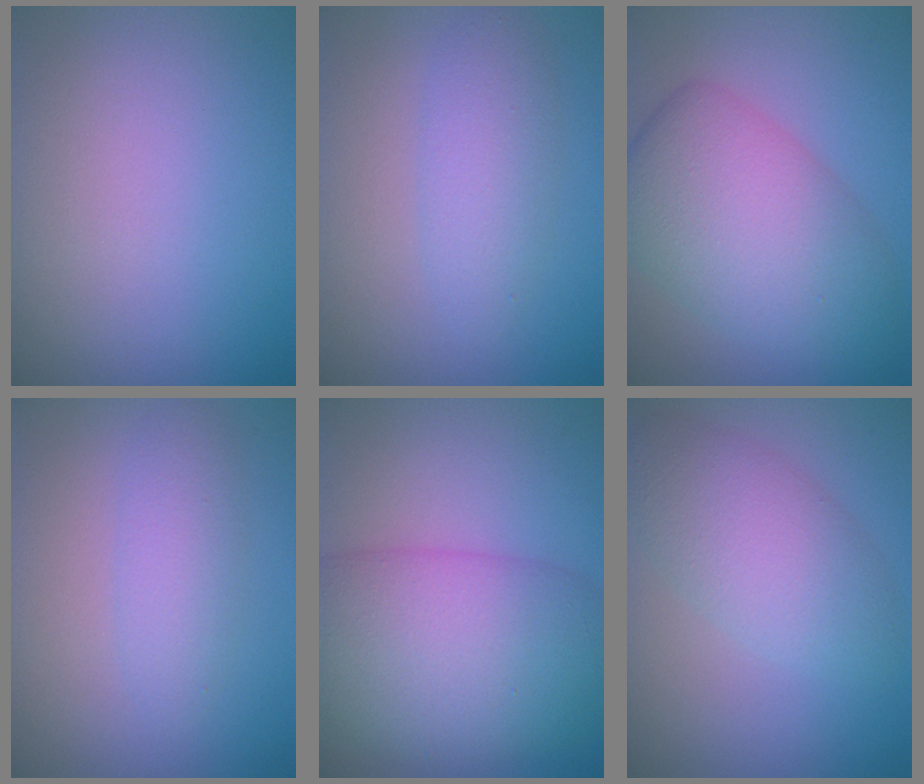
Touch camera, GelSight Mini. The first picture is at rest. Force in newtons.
{"total": 2.9, "press": 2.9, "slide": 0.1}
{"total": 8.4, "press": 8.4, "slide": 0.1}
{"total": 2.4, "press": 2.4, "slide": 0.0}
{"total": 10.9, "press": 10.9, "slide": 0.3}
{"total": 4.8, "press": 4.8, "slide": 0.0}